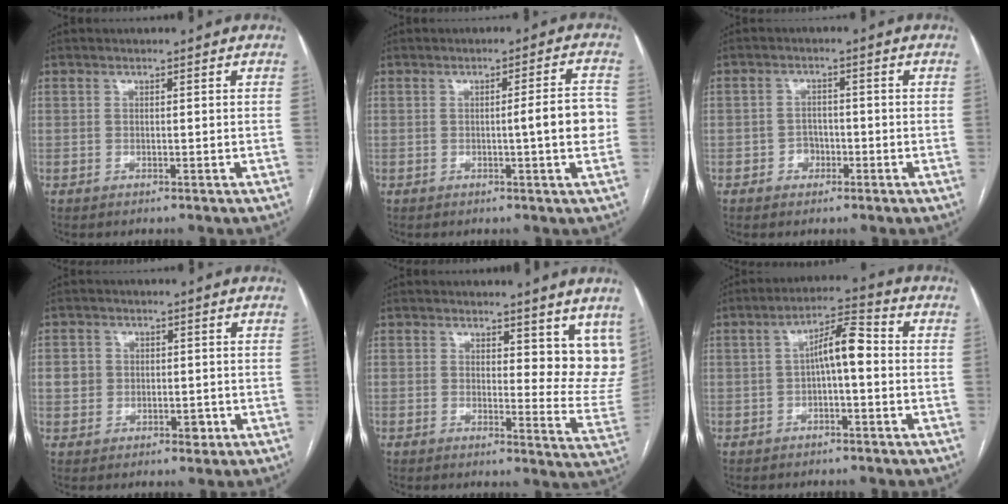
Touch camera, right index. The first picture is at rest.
{"total": 5.6, "force": [-0.6, 0.1, 5.5], "torque": [-0.071, 0.007, -0.011]}
{"total": 2.6, "force": [-1.1, 2.2, 0.9], "torque": [-0.005, 0.007, -0.020]}
{"total": 4.7, "force": [-0.4, 4.1, 2.2], "torque": [-0.028, 0.010, 0.003]}
{"total": 9.7, "force": [7.0, 3.9, 5.4], "torque": [-0.042, -0.031, 0.078]}
{"total": 6.7, "force": [-0.1, 1.7, 6.5], "torque": [-0.113, 0.028, -0.004]}